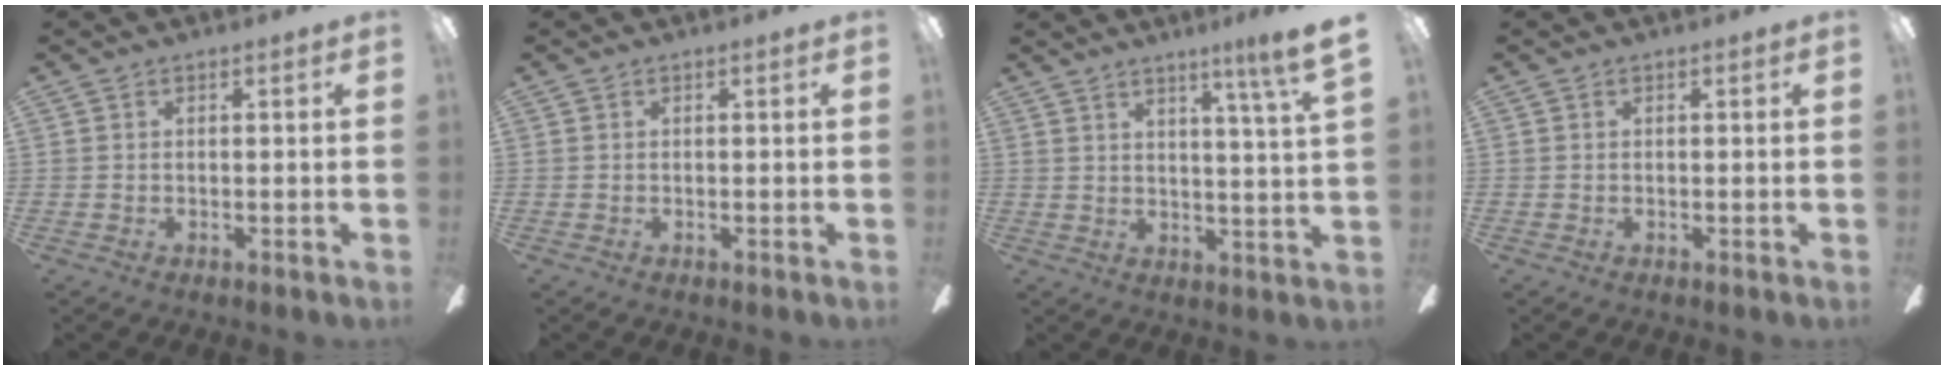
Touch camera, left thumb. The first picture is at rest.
{"total": 0.0}
{"total": 7.1, "force": [5.1, -0.8, 4.8], "torque": [-0.073, -0.035, 0.079]}
{"total": 0.0}